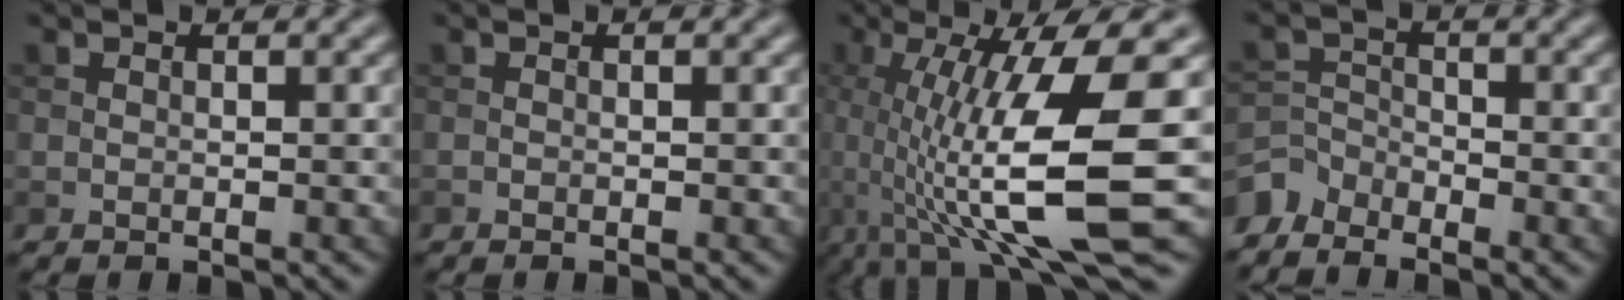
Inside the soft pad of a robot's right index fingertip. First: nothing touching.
{"total": 0.0}
{"total": 12.9, "force": [-0.9, 2.9, 12.6], "torque": [-0.200, -0.007, -0.005]}
{"total": 3.3, "force": [-3.0, 1.3, 0.3], "torque": [-0.005, -0.002, -0.073]}